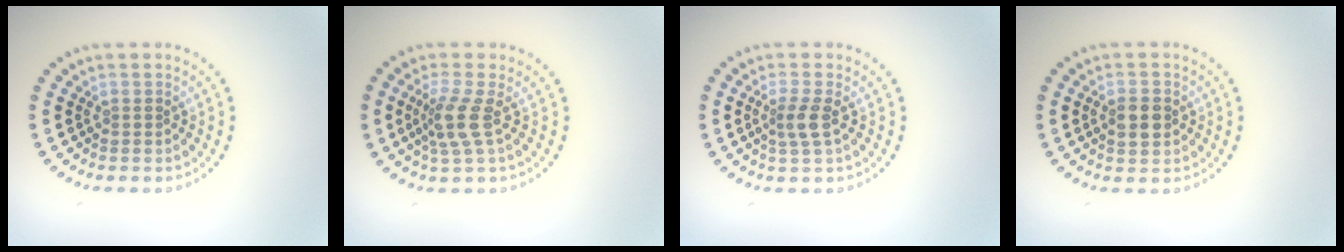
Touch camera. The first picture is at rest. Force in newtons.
{"total": 2.9, "press": 2.2, "slide": 1.8}
{"total": 2.1, "press": 1.7, "slide": 1.2}
{"total": 2.9, "press": 2.9, "slide": 0.1}